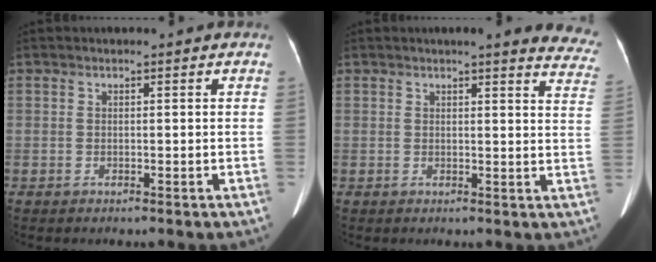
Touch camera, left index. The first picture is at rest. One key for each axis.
{"total": 13.4, "fx": 12.4, "fy": 2.2, "fz": 4.6, "tx": -0.020, "ty": -0.042, "tz": 0.106}